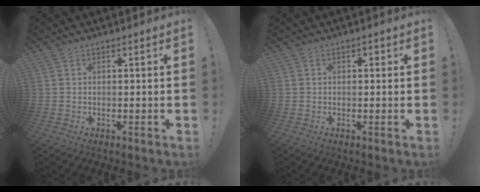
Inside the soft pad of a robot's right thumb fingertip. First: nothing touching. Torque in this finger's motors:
{"motor_torque": [0.13, 0.26, 0.16, -0.17, -0.02]}